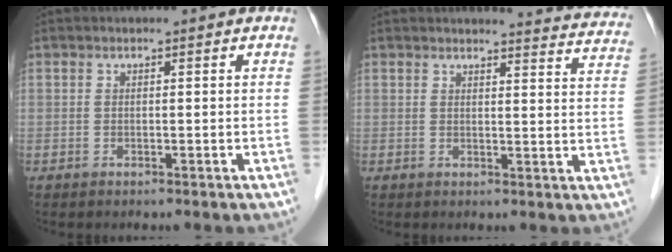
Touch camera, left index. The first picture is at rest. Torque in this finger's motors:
{"motor_torque": [-0.57, -1.28, 0.17, 0.01]}